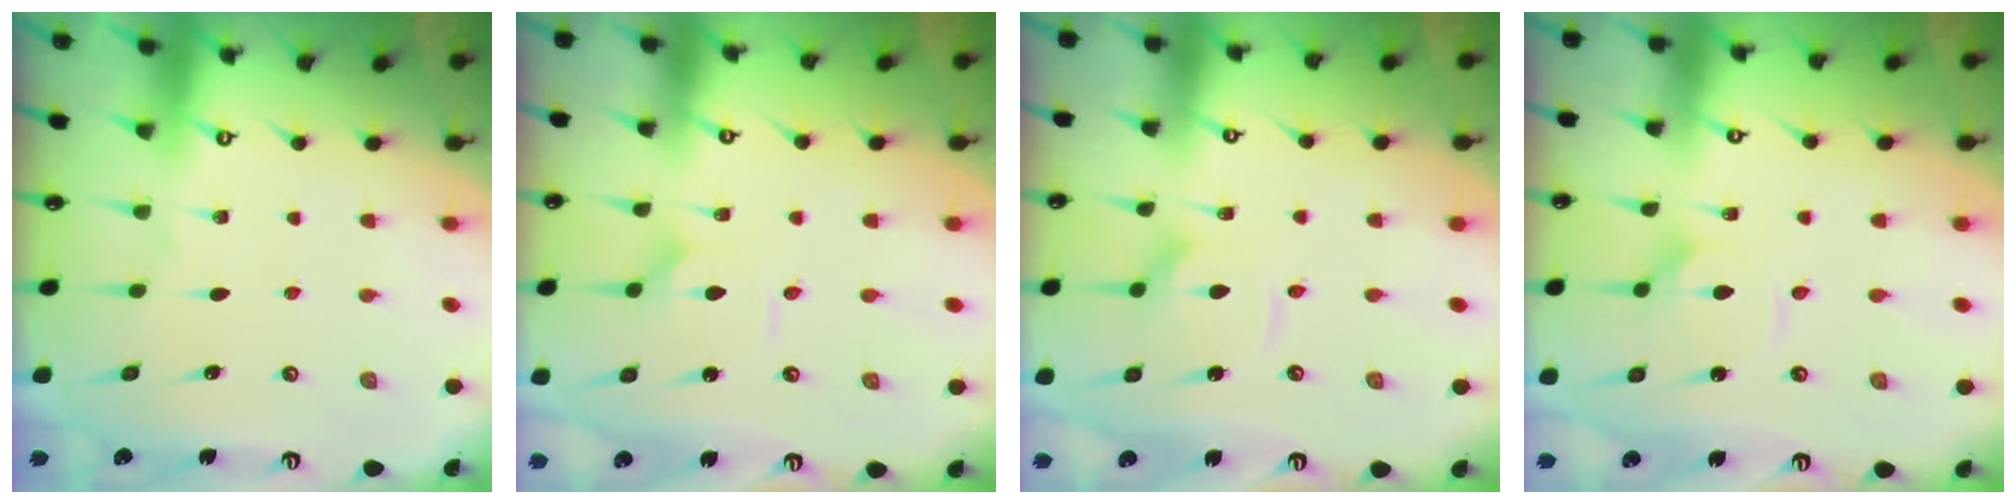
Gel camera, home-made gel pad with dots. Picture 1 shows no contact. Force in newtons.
{"total": 2.2, "press": 2.2, "slide": 0.1}
{"total": 6.0, "press": 6.0, "slide": 0.4}
{"total": 3.1, "press": 3.1, "slide": 0.2}